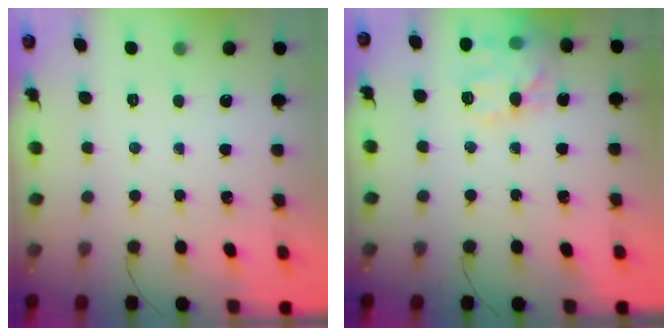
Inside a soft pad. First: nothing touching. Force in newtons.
{"total": 13.6, "press": 13.6, "slide": 0.9}